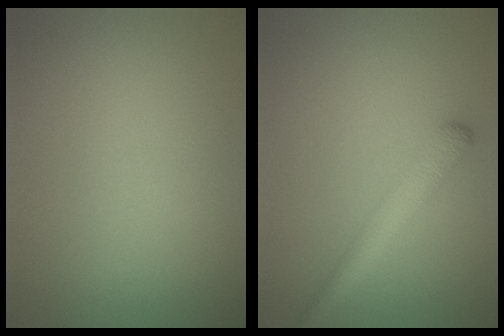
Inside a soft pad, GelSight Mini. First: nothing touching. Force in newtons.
{"total": 3.1, "press": 3.1, "slide": 0.1}